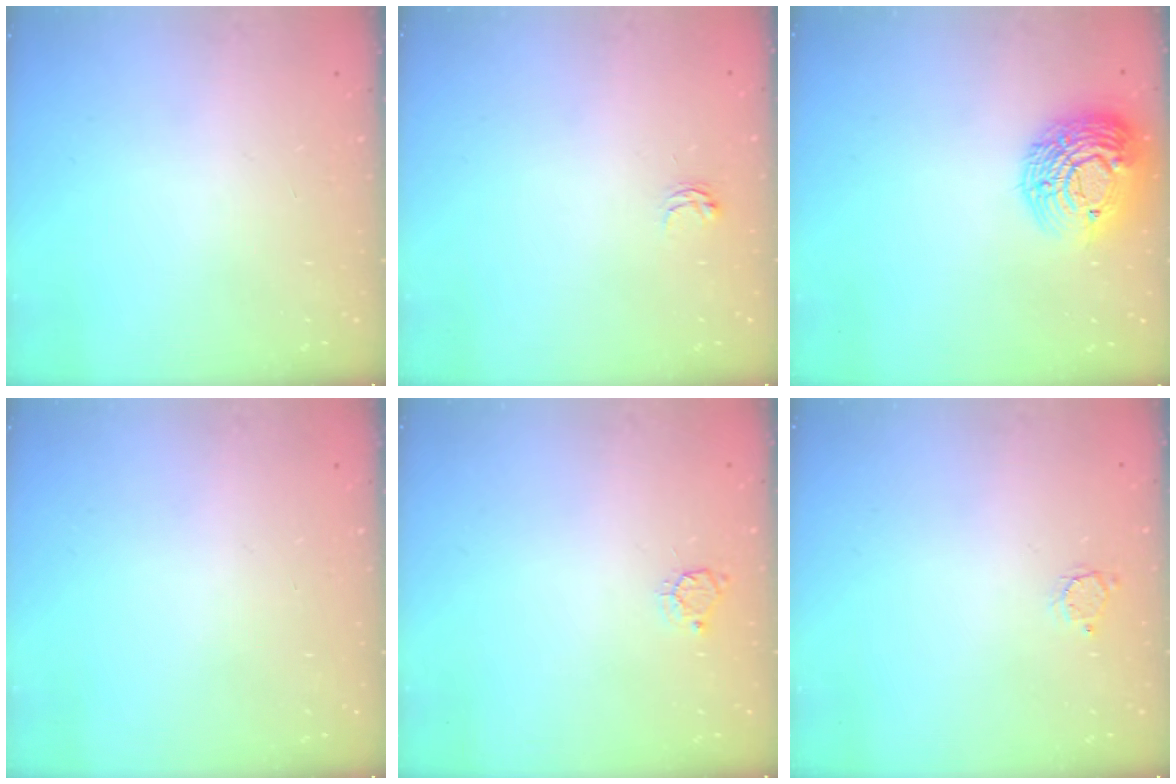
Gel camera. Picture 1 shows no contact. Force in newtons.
{"total": 2.9, "press": 2.9, "slide": 0.4}
{"total": 16.1, "press": 16.0, "slide": 1.1}
{"total": 0.0}
{"total": 4.2, "press": 4.2, "slide": 0.4}
{"total": 2.6, "press": 2.6, "slide": 0.2}